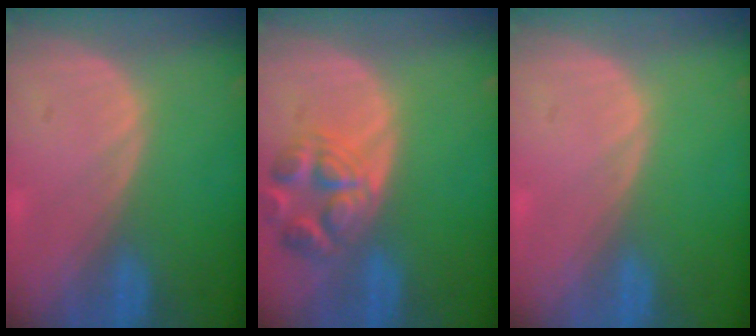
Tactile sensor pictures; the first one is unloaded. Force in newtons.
{"total": 7.1, "press": 6.4, "slide": 3.2}
{"total": 0.0}